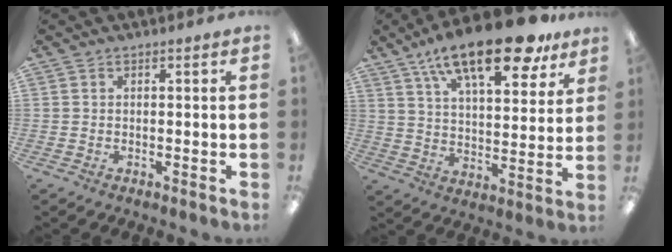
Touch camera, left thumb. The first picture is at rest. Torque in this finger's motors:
{"motor_torque": [0.55, 0.49, 1.73, -1.05, 0.16]}